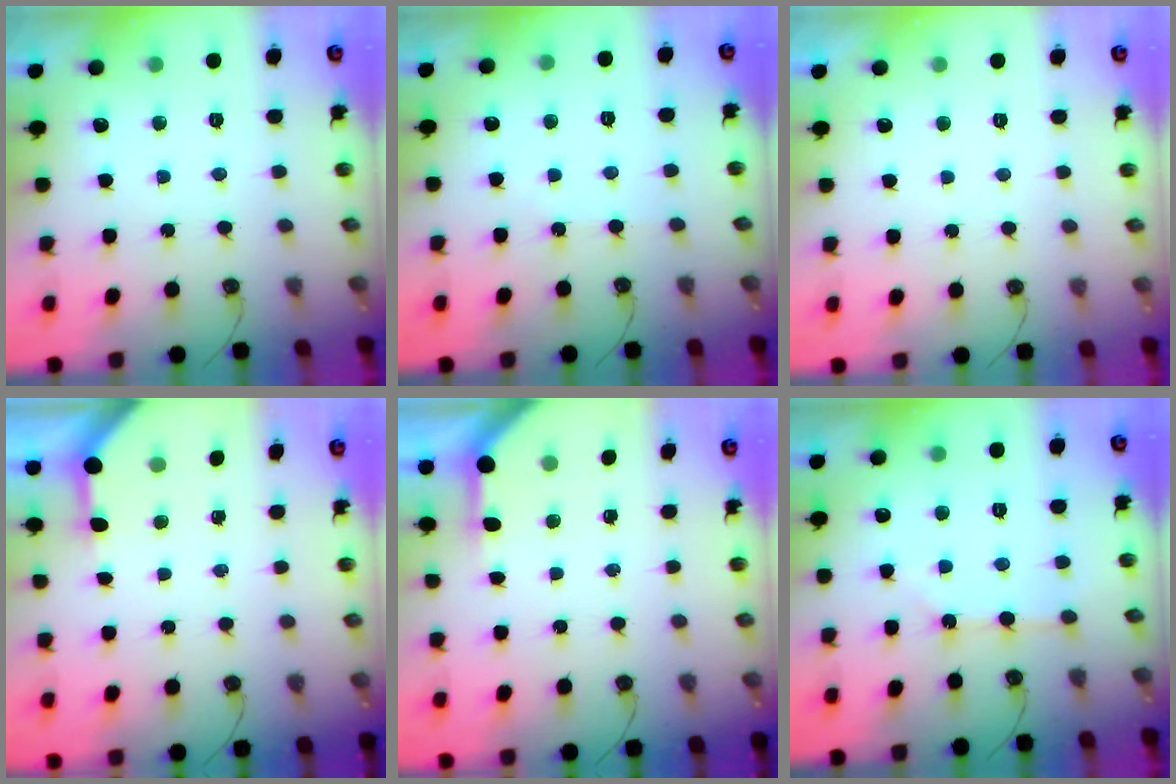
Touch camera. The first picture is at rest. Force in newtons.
{"total": 2.3, "press": 2.3, "slide": 0.4}
{"total": 0.0}
{"total": 3.1, "press": 3.1, "slide": 0.4}
{"total": 3.6, "press": 3.6, "slide": 0.2}
{"total": 2.2, "press": 2.2, "slide": 0.4}